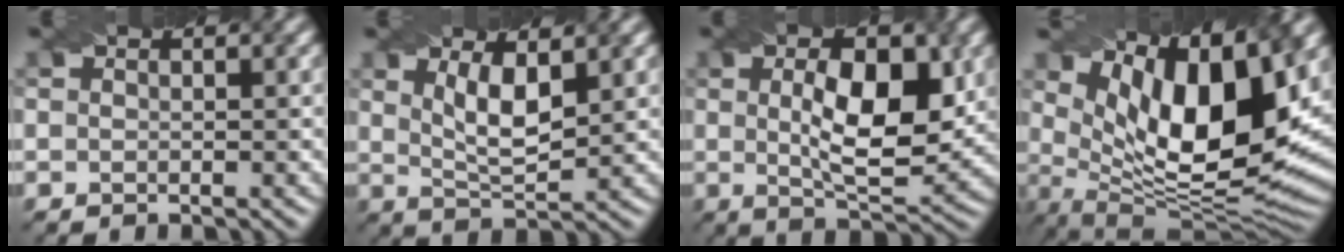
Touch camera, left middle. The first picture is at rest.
{"total": 4.0, "force": [1.4, 1.3, 3.5], "torque": [-0.073, -0.008, 0.029]}
{"total": 8.0, "force": [1.2, 3.2, 7.3], "torque": [-0.113, 0.001, 0.021]}
{"total": 13.6, "force": [5.2, 5.0, 11.5], "torque": [-0.186, -0.013, 0.094]}